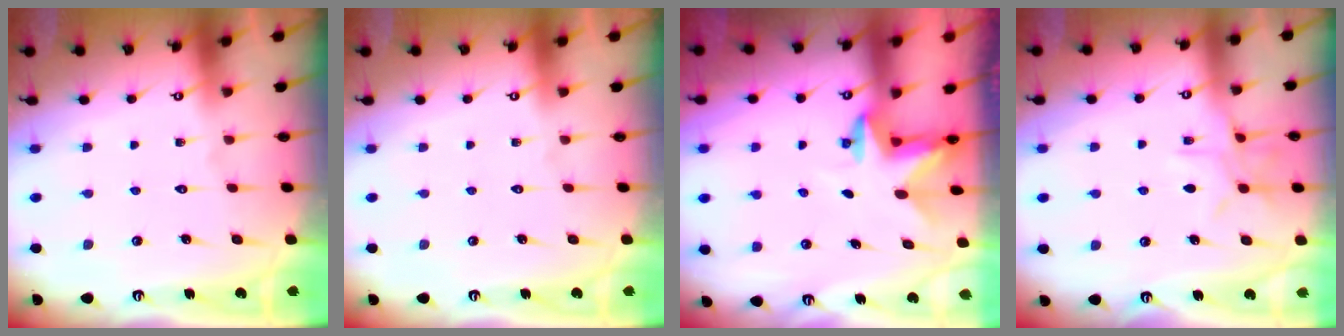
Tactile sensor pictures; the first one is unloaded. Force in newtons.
{"total": 0.0}
{"total": 2.6, "press": 2.5, "slide": 0.4}
{"total": 7.4, "press": 7.4, "slide": 0.5}